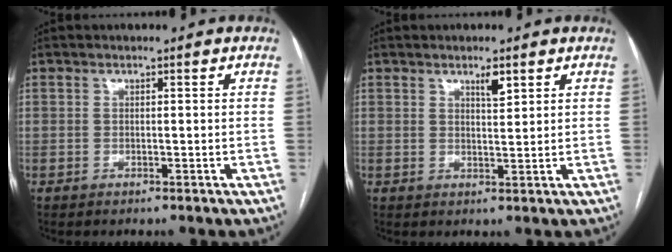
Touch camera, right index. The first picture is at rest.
{"total": 2.4, "force": [1.5, 0.5, 1.7], "torque": [-0.032, -0.003, 0.028]}